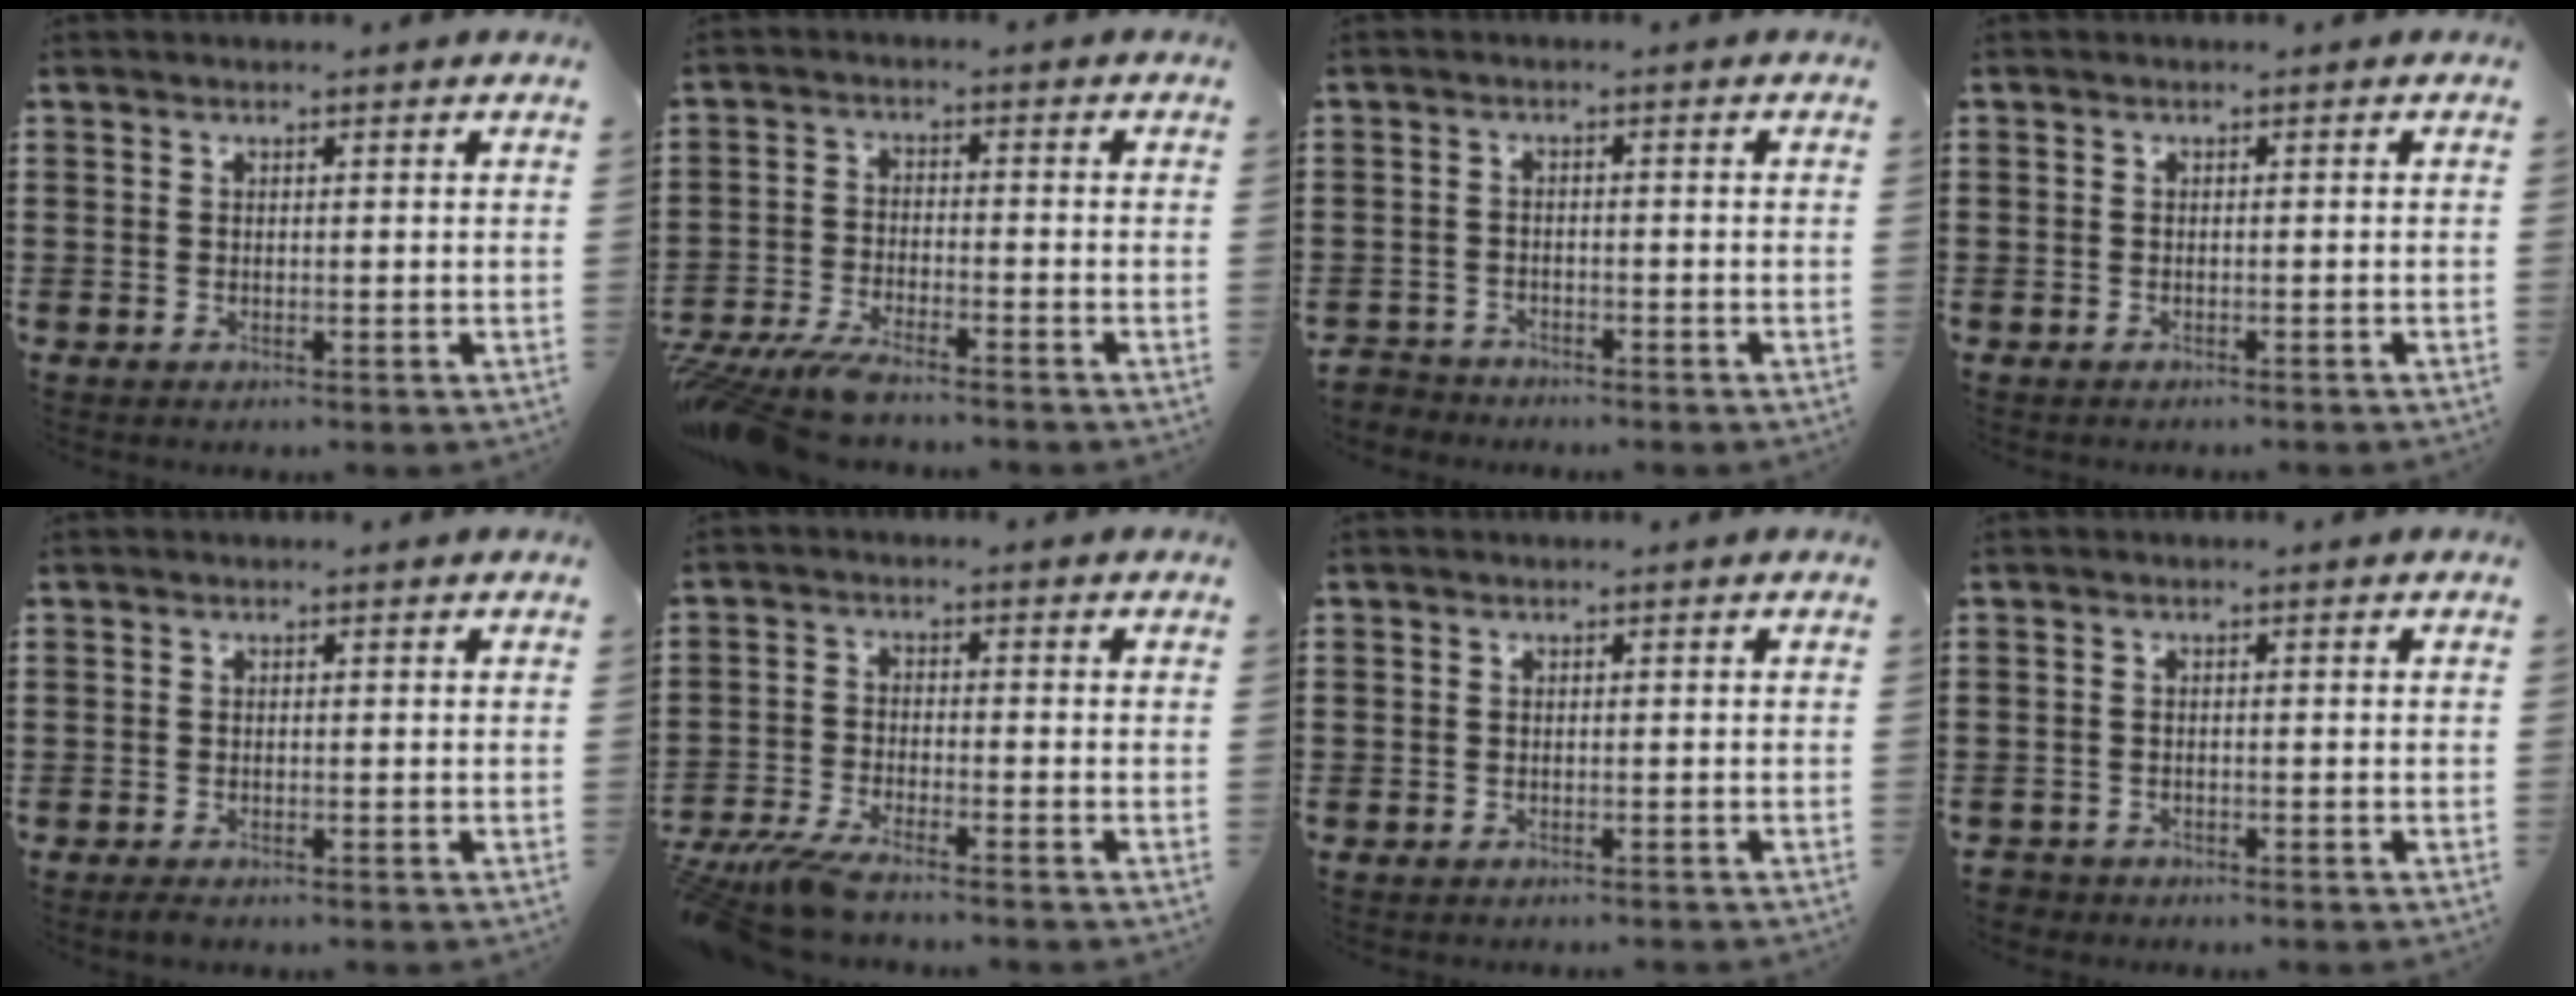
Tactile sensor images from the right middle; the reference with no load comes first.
{"total": 5.6, "force": [-5.2, 0.6, 1.8], "torque": [-0.055, -0.008, -0.106]}
{"total": 2.5, "force": [-2.4, 0.6, -0.3], "torque": [-0.003, -0.001, -0.055]}
{"total": 0.7, "force": [-0.6, 0.4, -0.1], "torque": [0.001, 0.003, -0.014]}
{"total": 0.8, "force": [-0.7, 0.3, 0.3], "torque": [-0.007, -0.005, -0.012]}
{"total": 5.2, "force": [-4.8, 0.2, 1.9], "torque": [-0.059, -0.016, -0.099]}
{"total": 1.0, "force": [-0.8, 0.5, -0.1], "torque": [0.000, 0.004, -0.019]}
{"total": 1.4, "force": [-1.3, 0.4, -0.2], "torque": [-0.003, -0.001, -0.032]}